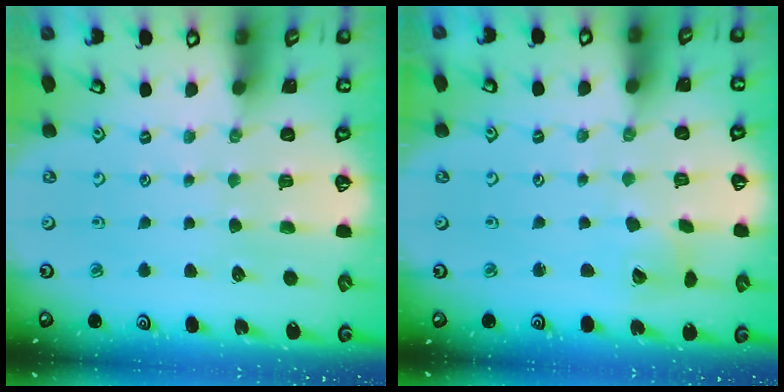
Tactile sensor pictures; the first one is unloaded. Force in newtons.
{"total": 4.0, "press": 4.0, "slide": 0.5}